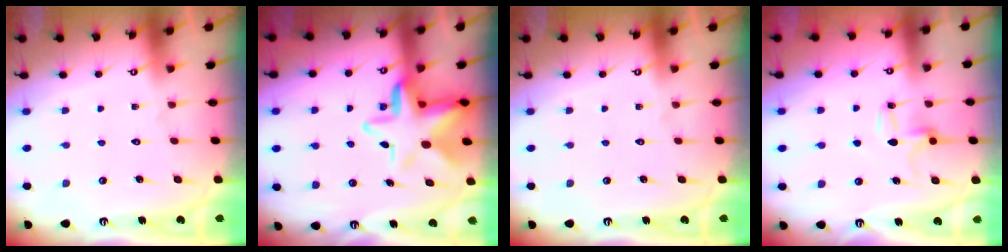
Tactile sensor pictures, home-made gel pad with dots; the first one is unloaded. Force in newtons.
{"total": 11.3, "press": 11.1, "slide": 2.2}
{"total": 0.0}
{"total": 6.7, "press": 6.7, "slide": 0.5}